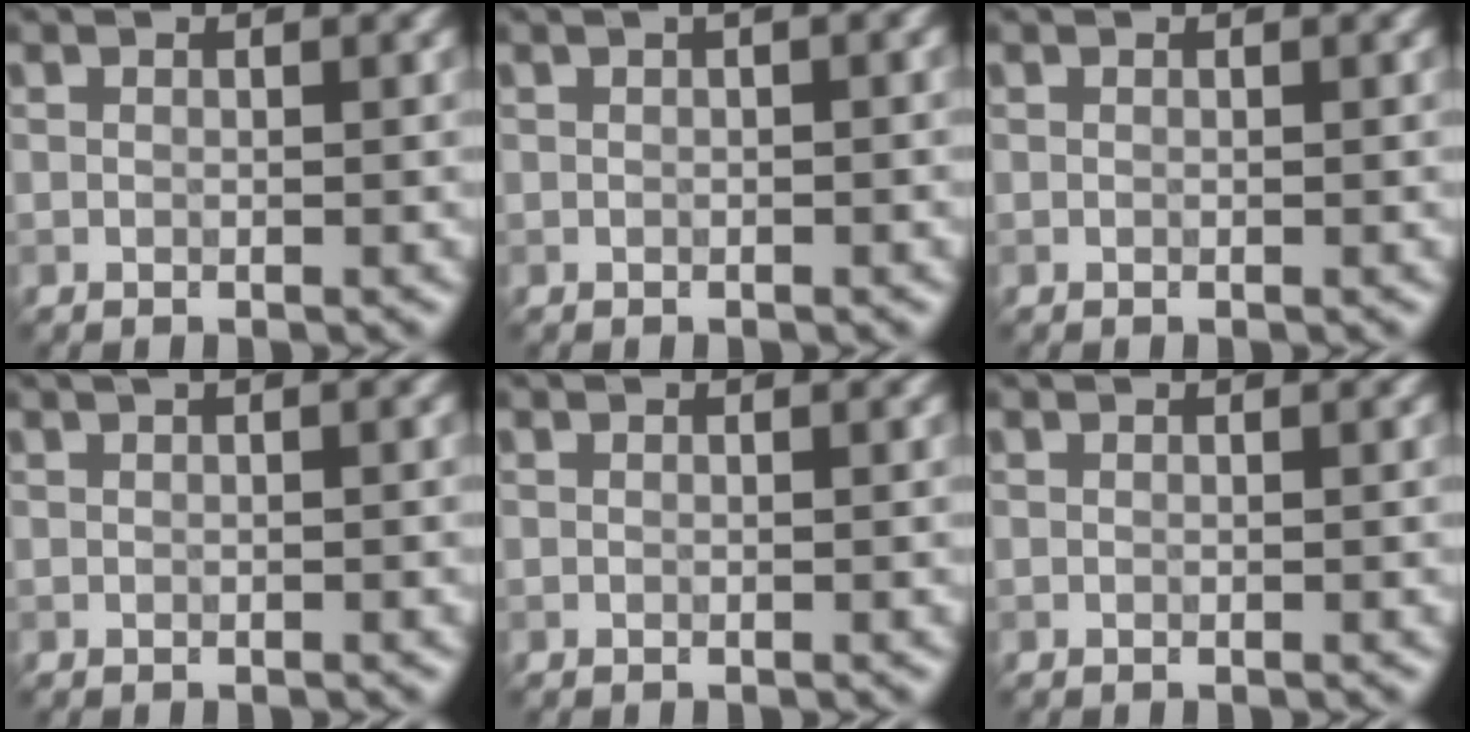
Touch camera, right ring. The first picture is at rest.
{"total": 1.1, "force": [0.3, 0.3, 1.0], "torque": [-0.016, 0.006, 0.003]}
{"total": 0.0}
{"total": 1.4, "force": [0.7, 0.4, 1.1], "torque": [-0.019, 0.006, 0.007]}
{"total": 0.0}
{"total": 0.0}